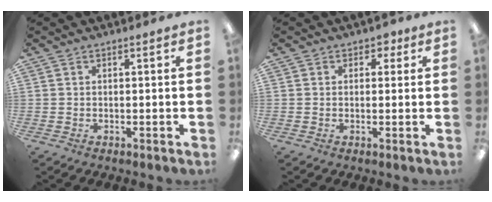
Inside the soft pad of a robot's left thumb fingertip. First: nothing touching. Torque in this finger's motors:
{"motor_torque": [0.16, 0.06, 0.14, 0.04, -0.01]}